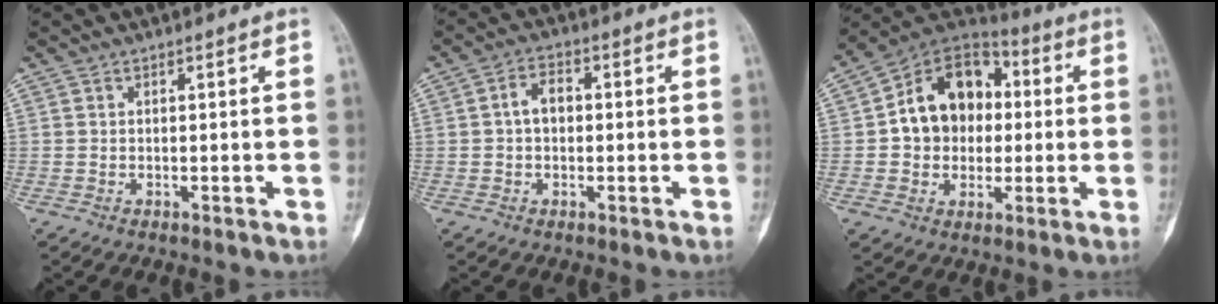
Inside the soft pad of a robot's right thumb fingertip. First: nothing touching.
{"total": 4.5, "force": [0.2, 2.9, 3.3], "torque": [-0.054, 0.017, 0.000]}
{"total": 16.1, "force": [1.1, 12.5, 10.0], "torque": [-0.112, 0.027, 0.010]}